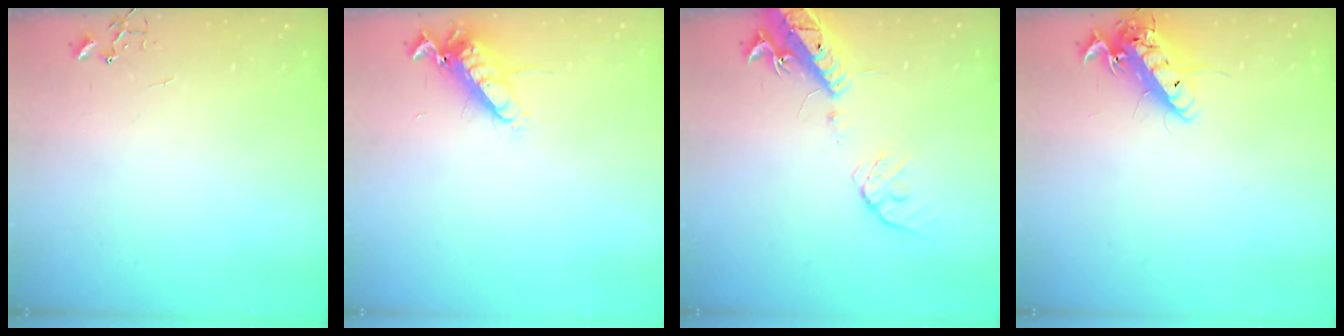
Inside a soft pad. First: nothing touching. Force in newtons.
{"total": 13.5, "press": 13.3, "slide": 1.9}
{"total": 16.0, "press": 15.7, "slide": 3.3}
{"total": 14.8, "press": 14.5, "slide": 2.8}